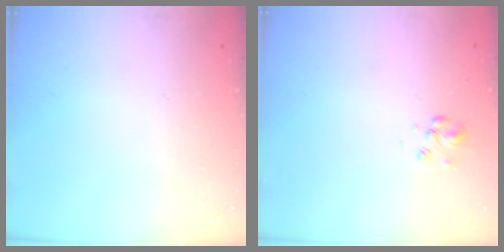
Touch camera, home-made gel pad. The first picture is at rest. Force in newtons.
{"total": 3.0, "press": 2.9, "slide": 0.8}